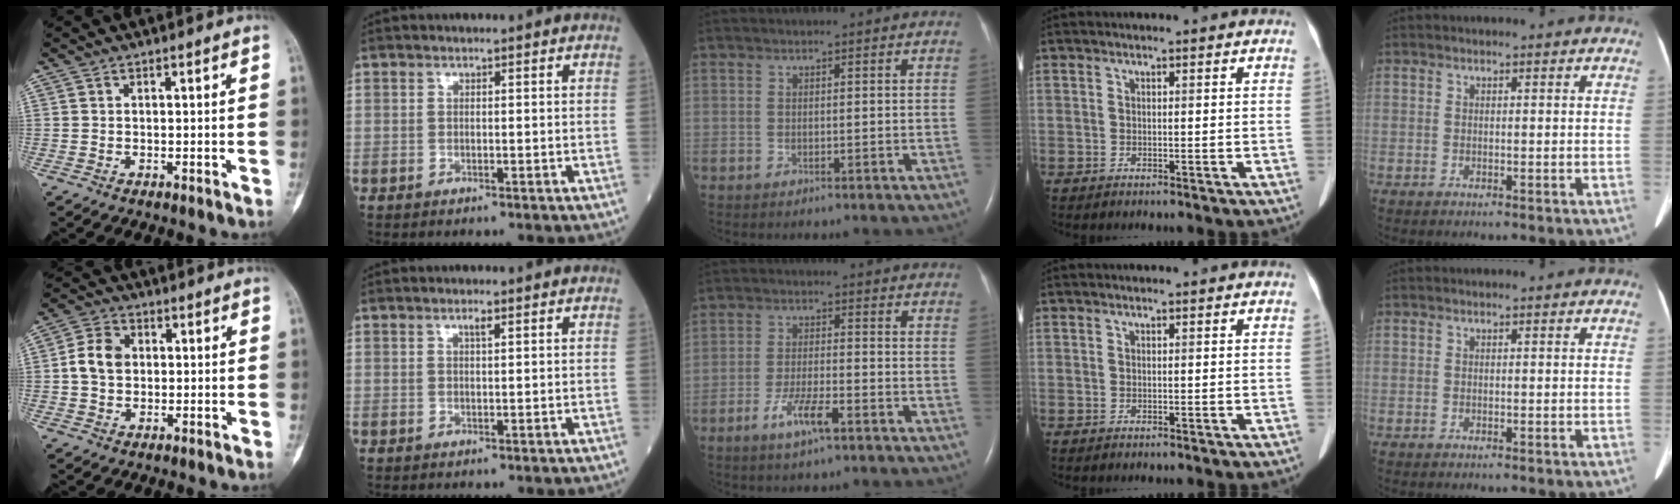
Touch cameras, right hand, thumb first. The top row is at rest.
{"thumb": {"total": 6.4, "force": [0.4, 5.0, 4.0], "torque": [-0.065, 0.012, 0.001]}, "index": {"total": 1.0, "force": [0.6, 0.1, 0.9], "torque": [-0.017, -0.002, 0.010]}, "middle": {"total": 5.4, "force": [-3.2, 0.8, 4.3], "torque": [-0.090, -0.005, -0.058]}}